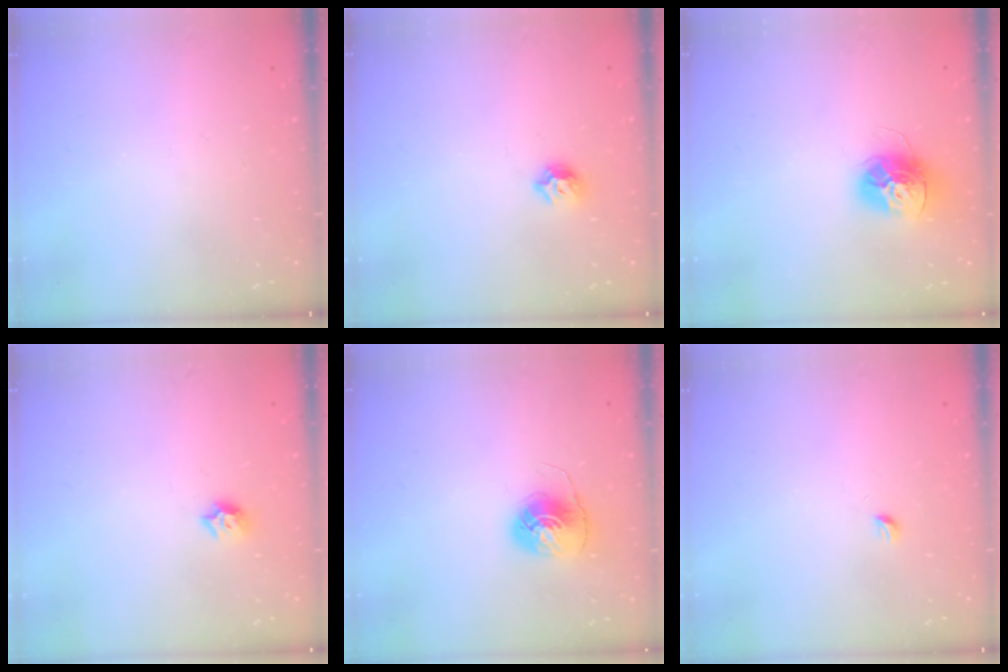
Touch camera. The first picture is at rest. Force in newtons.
{"total": 5.6, "press": 5.5, "slide": 0.9}
{"total": 13.4, "press": 13.4, "slide": 1.2}
{"total": 6.3, "press": 6.3, "slide": 0.2}
{"total": 6.8, "press": 6.8, "slide": 0.3}
{"total": 2.9, "press": 2.9, "slide": 0.4}